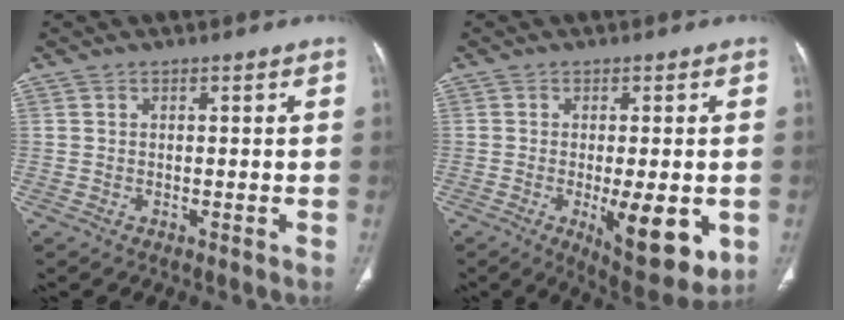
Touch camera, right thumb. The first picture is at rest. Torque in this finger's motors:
{"motor_torque": [1.36, 1.58, -0.08, 0.01, 0.37]}